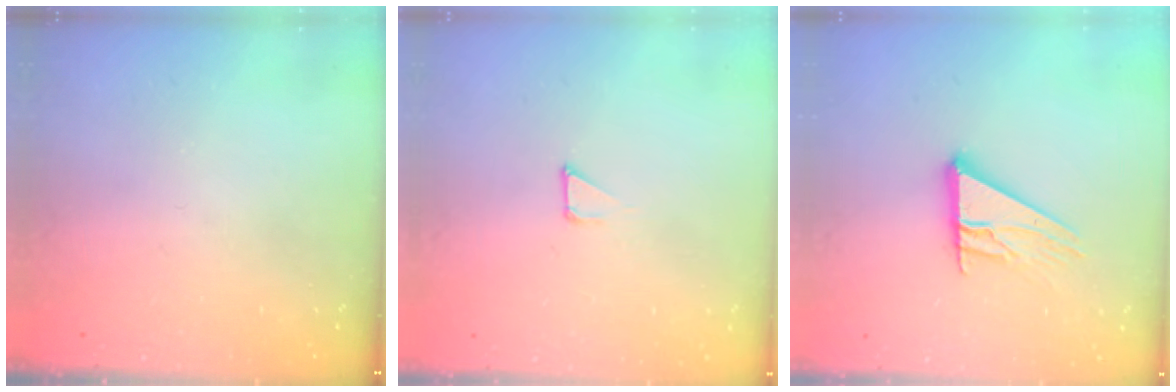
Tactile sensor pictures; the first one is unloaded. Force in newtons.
{"total": 1.6, "press": 1.6, "slide": 0.1}
{"total": 12.9, "press": 12.9, "slide": 1.2}